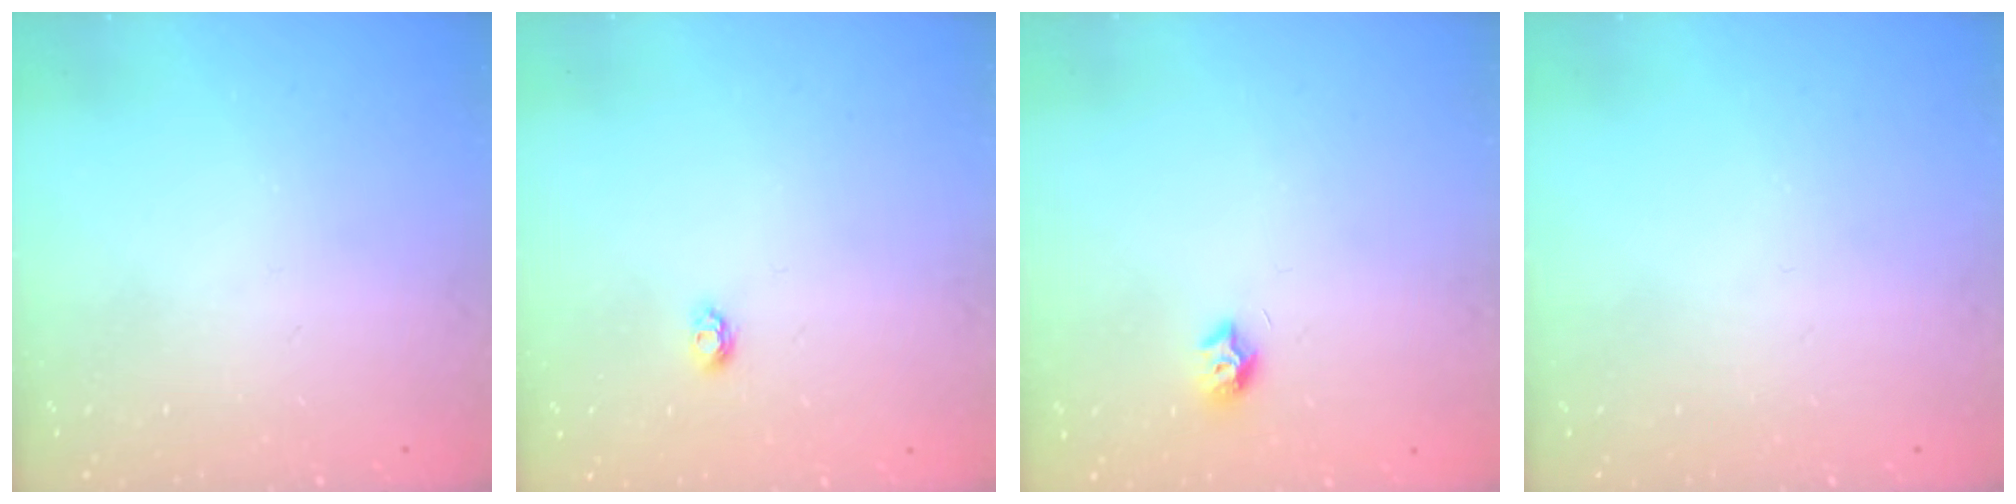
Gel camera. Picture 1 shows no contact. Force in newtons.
{"total": 4.2, "press": 4.1, "slide": 0.4}
{"total": 7.6, "press": 7.6, "slide": 0.7}
{"total": 0.0}